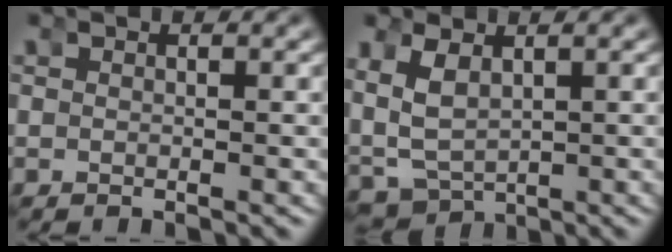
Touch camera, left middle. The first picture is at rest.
{"total": 7.7, "force": [-0.8, 6.5, 4.1], "torque": [-0.119, -0.032, -0.002]}